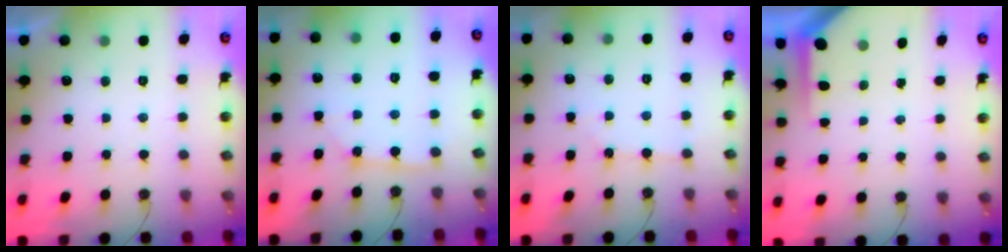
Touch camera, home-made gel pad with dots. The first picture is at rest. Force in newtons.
{"total": 2.6, "press": 2.6, "slide": 0.0}
{"total": 2.9, "press": 2.8, "slide": 0.4}
{"total": 4.5, "press": 4.5, "slide": 0.4}